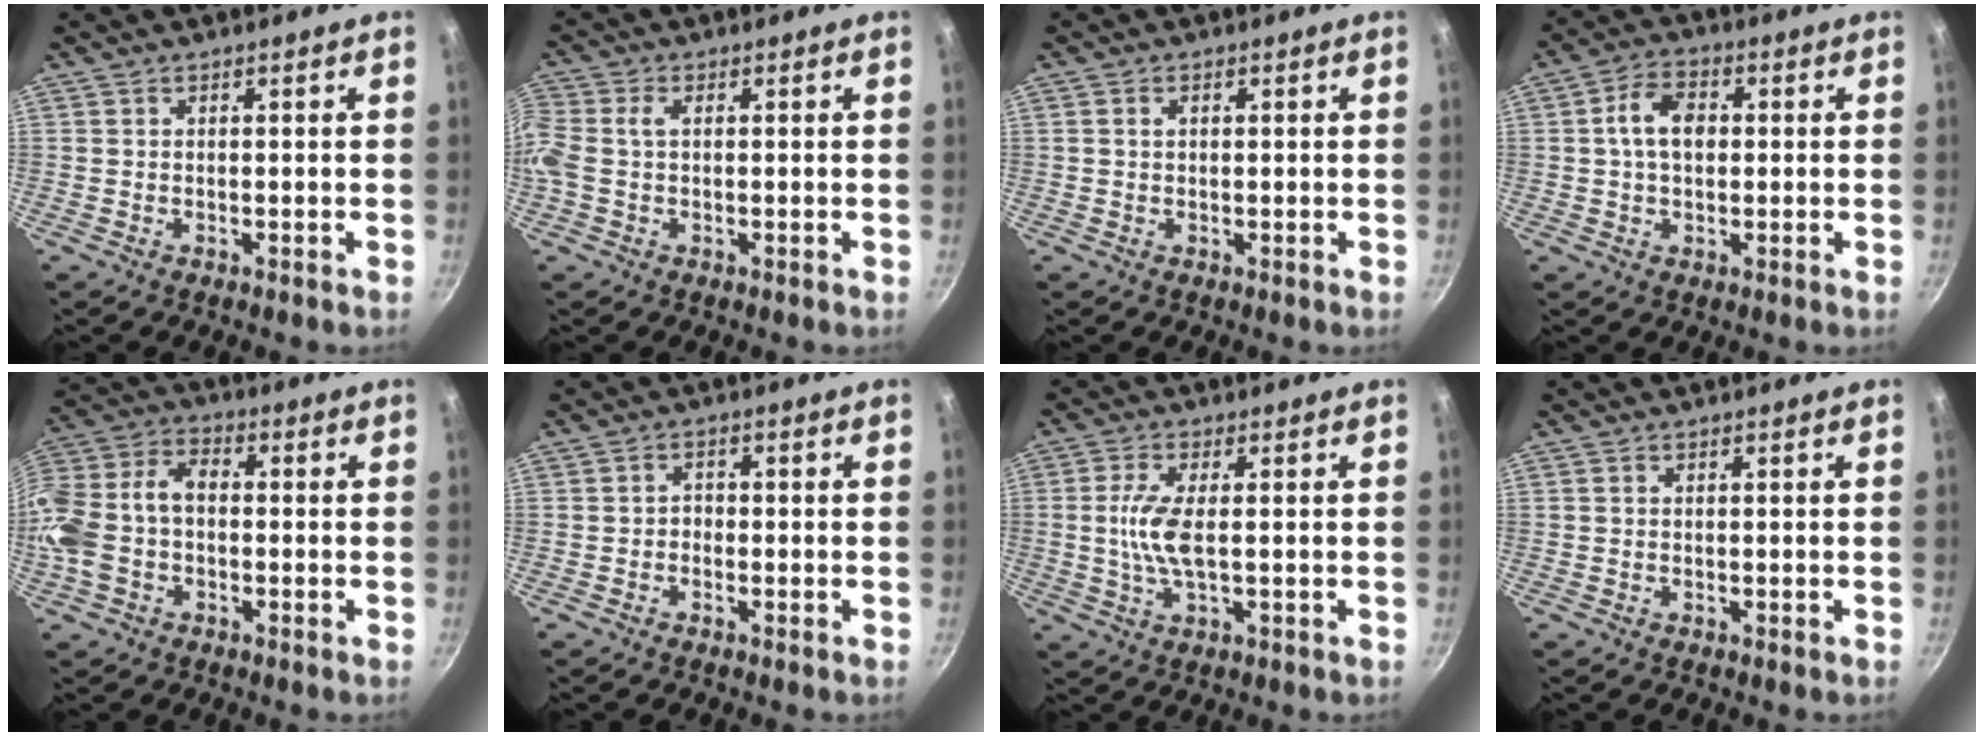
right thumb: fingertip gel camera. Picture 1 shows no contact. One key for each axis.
{"total": 4.5, "fx": 0.1, "fy": 2.9, "fz": 3.4, "tx": -0.082, "ty": 0.010, "tz": -0.008}
{"total": 1.3, "fx": 0.3, "fy": 0.9, "fz": 0.8, "tx": -0.011, "ty": 0.006, "tz": 0.005}
{"total": 7.4, "fx": 0.7, "fy": 5.0, "fz": 5.4, "tx": -0.081, "ty": 0.015, "tz": 0.004}
{"total": 13.6, "fx": -2.1, "fy": 9.2, "fz": 9.8, "tx": -0.192, "ty": 0.043, "tz": -0.053}
{"total": 1.4, "fx": -0.7, "fy": 1.1, "fz": 0.6, "tx": -0.002, "ty": 0.010, "tz": -0.015}
{"total": 6.6, "fx": 0.1, "fy": 2.2, "fz": 6.2, "tx": -0.141, "ty": 0.001, "tz": -0.002}
{"total": 0.0}